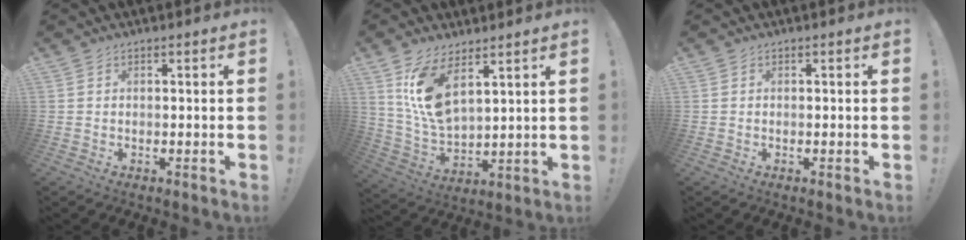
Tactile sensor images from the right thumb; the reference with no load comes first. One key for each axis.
{"total": 12.4, "fx": 7.3, "fy": 5.7, "fz": 8.3, "tx": -0.174, "ty": -0.037, "tz": 0.138}
{"total": 0.0}